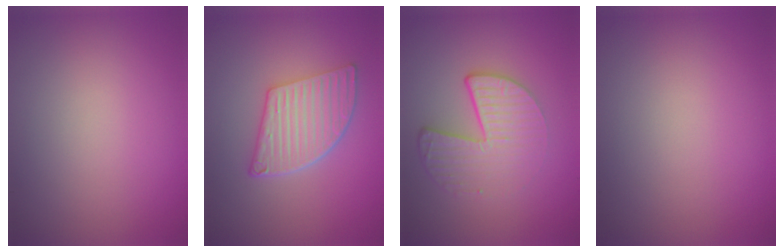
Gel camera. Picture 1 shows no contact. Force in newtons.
{"total": 5.4, "press": 4.2, "slide": 3.3}
{"total": 4.7, "press": 3.0, "slide": 3.6}
{"total": 0.0}